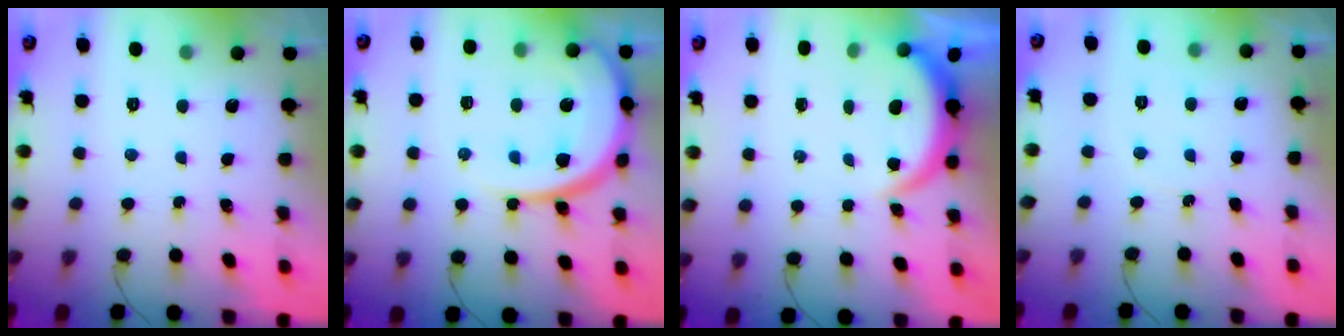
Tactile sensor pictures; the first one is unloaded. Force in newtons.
{"total": 15.0, "press": 14.9, "slide": 1.2}
{"total": 3.9, "press": 3.9, "slide": 0.2}
{"total": 4.5, "press": 4.5, "slide": 0.5}